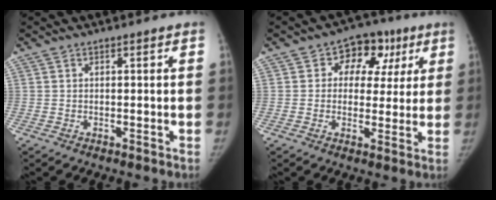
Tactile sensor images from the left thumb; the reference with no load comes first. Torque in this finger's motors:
{"motor_torque": [-0.22, 0.28, 0.34, 0.34, -0.01]}